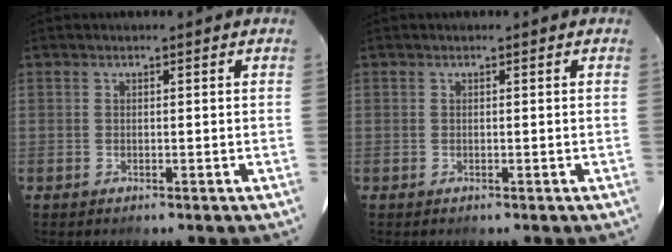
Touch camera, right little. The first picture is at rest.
{"total": 0.0}